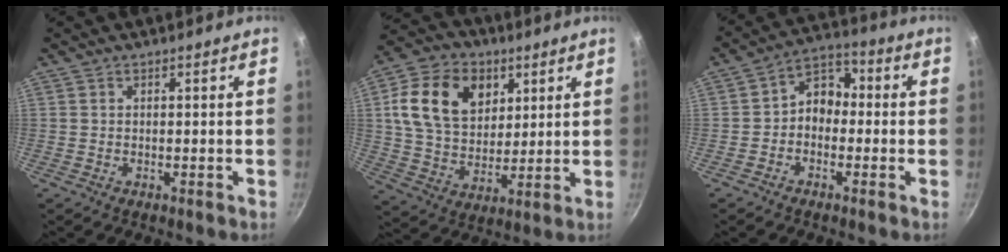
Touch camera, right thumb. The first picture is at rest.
{"total": 17.3, "force": [5.7, 12.5, 10.5], "torque": [-0.166, -0.012, 0.098]}
{"total": 7.0, "force": [-1.1, 5.5, 4.1], "torque": [-0.029, 0.036, -0.037]}